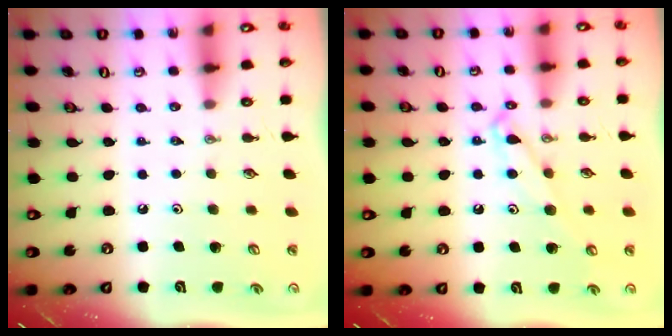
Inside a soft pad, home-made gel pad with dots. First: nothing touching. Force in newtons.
{"total": 8.3, "press": 8.3, "slide": 0.7}